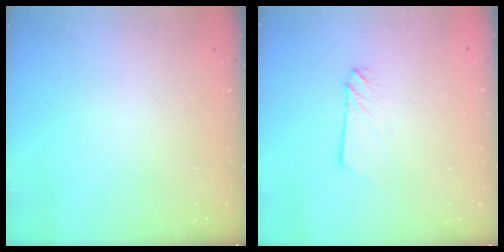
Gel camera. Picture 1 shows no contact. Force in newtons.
{"total": 2.3, "press": 2.3, "slide": 0.3}